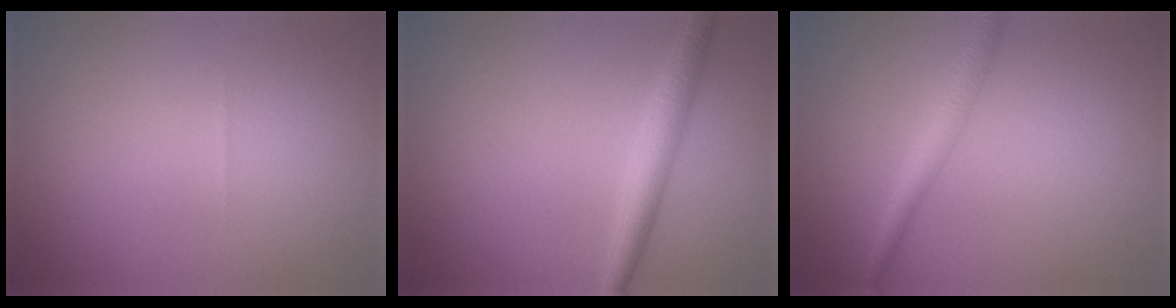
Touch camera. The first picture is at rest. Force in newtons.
{"total": 2.8, "press": 2.8, "slide": 0.0}
{"total": 2.5, "press": 2.5, "slide": 0.0}